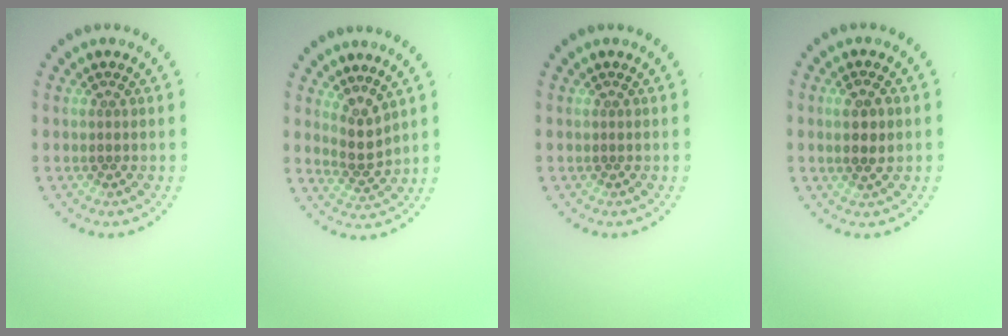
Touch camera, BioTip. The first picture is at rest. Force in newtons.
{"total": 2.4, "press": 1.8, "slide": 1.7}
{"total": 0.0}
{"total": 1.7, "press": 1.6, "slide": 0.4}